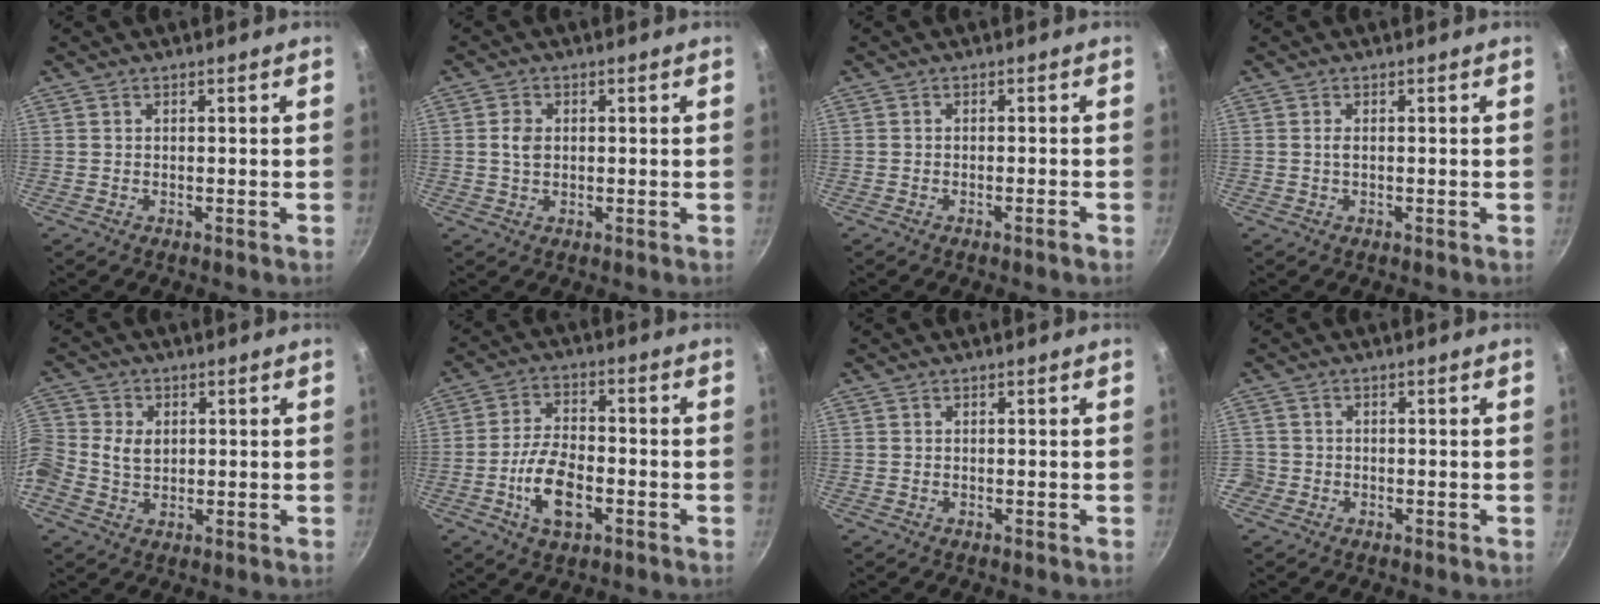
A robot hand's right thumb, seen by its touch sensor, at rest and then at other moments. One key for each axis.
{"total": 3.2, "fx": 0.4, "fy": 2.3, "fz": 2.1, "tx": -0.033, "ty": 0.000, "tz": 0.005}
{"total": 1.3, "fx": -0.9, "fy": -0.1, "fz": 0.9, "tx": -0.022, "ty": 0.011, "tz": -0.014}
{"total": 0.8, "fx": 0.0, "fy": 0.3, "fz": 0.8, "tx": -0.016, "ty": -0.001, "tz": 0.001}
{"total": 9.1, "fx": 0.1, "fy": 7.7, "fz": 4.8, "tx": -0.105, "ty": 0.023, "tz": -0.007}
{"total": 10.0, "fx": -3.4, "fy": 5.1, "fz": 7.9, "tx": -0.140, "ty": 0.022, "tz": -0.066}
{"total": 0.0}
{"total": 2.0, "fx": -0.8, "fy": 1.8, "fz": 0.2, "tx": 0.005, "ty": 0.012, "tz": -0.011}